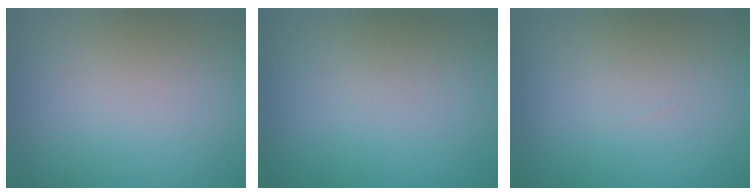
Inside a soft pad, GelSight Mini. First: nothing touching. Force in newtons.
{"total": 0.0}
{"total": 0.0}